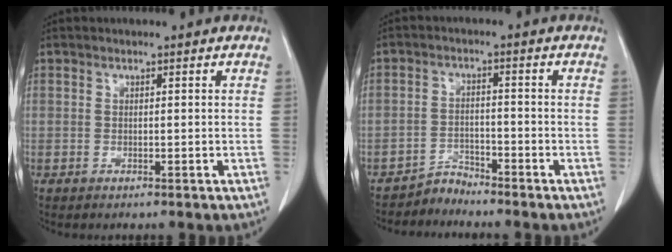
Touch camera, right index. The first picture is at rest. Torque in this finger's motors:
{"motor_torque": [-0.85, -0.10, -0.48, -0.16]}